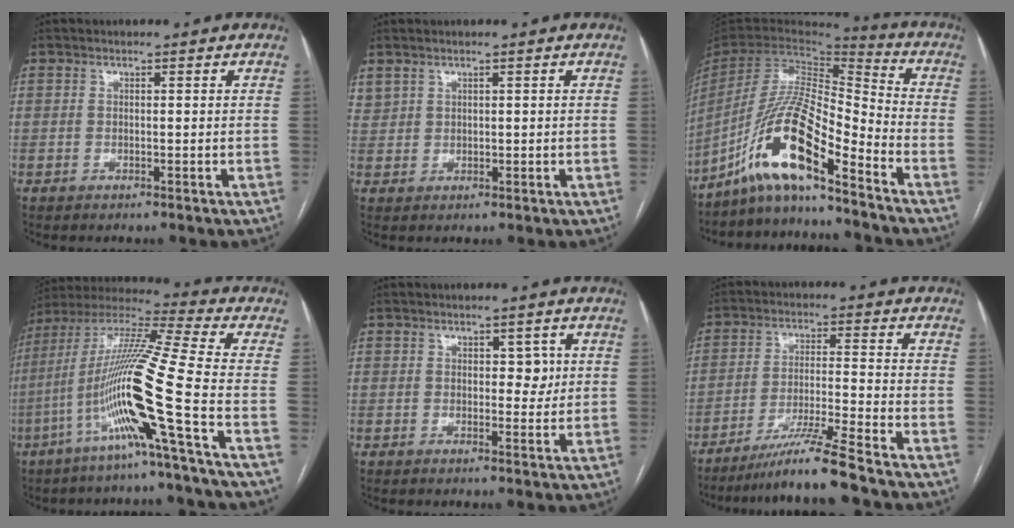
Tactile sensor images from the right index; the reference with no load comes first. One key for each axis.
{"total": 2.1, "fx": 1.5, "fy": 1.3, "fz": 0.5, "tx": -0.016, "ty": 0.010, "tz": 0.039}
{"total": 14.5, "fx": -10.2, "fy": 1.3, "fz": 10.2, "tx": -0.201, "ty": 0.005, "tz": -0.189}
{"total": 17.6, "fx": -6.4, "fy": -2.0, "fz": 16.3, "tx": -0.324, "ty": -0.005, "tz": -0.131}
{"total": 3.1, "fx": 0.8, "fy": 1.7, "fz": 2.4, "tx": -0.024, "ty": 0.001, "tz": 0.010}
{"total": 9.1, "fx": -7.4, "fy": -2.2, "fz": 4.7, "tx": -0.079, "ty": -0.022, "tz": -0.133}